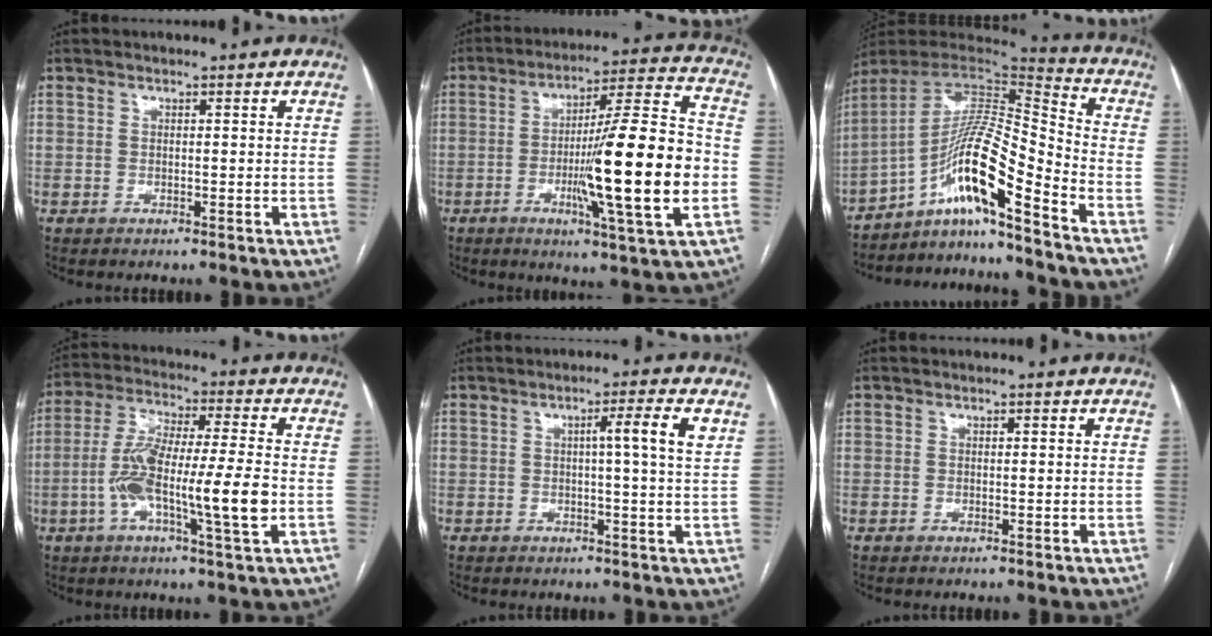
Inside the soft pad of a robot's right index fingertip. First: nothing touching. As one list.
[{"total": 19.6, "force": [-3.9, 0.2, 19.2], "torque": [-0.301, -0.007, -0.064]}, {"total": 14.8, "force": [-9.4, -0.2, 11.4], "torque": [-0.206, 0.018, -0.165]}, {"total": 14.2, "force": [-2.9, 1.0, 13.8], "torque": [-0.262, 0.002, -0.058]}, {"total": 5.3, "force": [1.6, -0.7, 5.0], "torque": [-0.072, 0.004, 0.020]}, {"total": 0.0}]